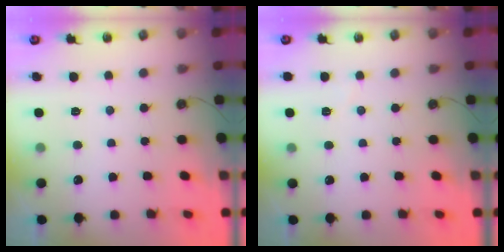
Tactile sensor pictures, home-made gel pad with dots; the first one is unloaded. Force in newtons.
{"total": 2.8, "press": 2.7, "slide": 0.8}